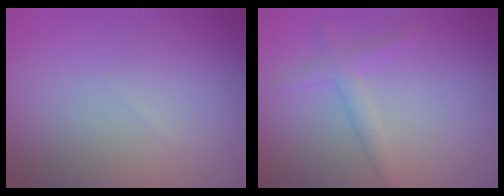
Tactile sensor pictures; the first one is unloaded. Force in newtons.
{"total": 1.8, "press": 1.8, "slide": 0.0}